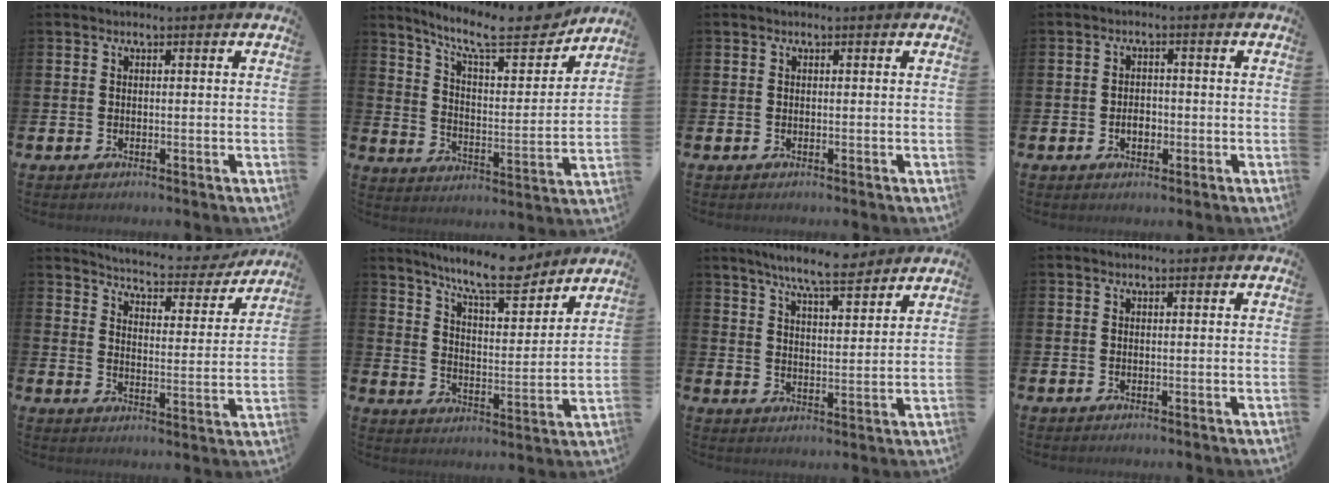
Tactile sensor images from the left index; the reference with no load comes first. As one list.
[{"total": 11.7, "force": [10.2, 2.3, 5.2], "torque": [-0.120, -0.064, 0.174]}, {"total": 0.0}, {"total": 2.4, "force": [-0.7, 1.7, 1.6], "torque": [-0.023, 0.002, -0.017]}, {"total": 5.4, "force": [5.2, 0.8, 0.8], "torque": [-0.040, -0.042, 0.086]}, {"total": 10.7, "force": [9.4, 2.0, 4.6], "torque": [-0.100, -0.051, 0.165]}, {"total": 7.7, "force": [7.1, 0.8, 2.9], "torque": [-0.067, -0.034, 0.124]}, {"total": 0.0}]